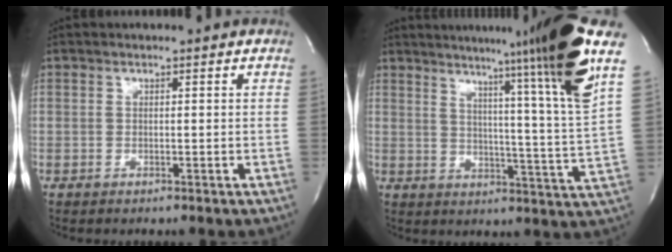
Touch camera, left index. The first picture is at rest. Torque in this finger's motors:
{"motor_torque": [0.34, -0.26, 0.52, 0.14]}